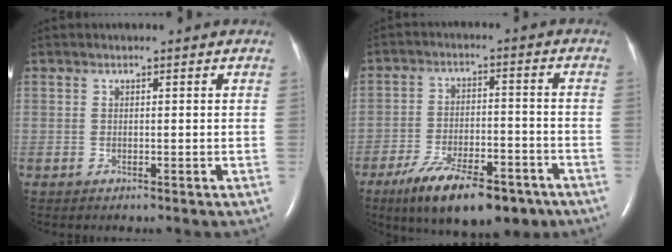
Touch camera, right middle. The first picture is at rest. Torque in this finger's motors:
{"motor_torque": [1.10, -1.04, 0.37, 0.16]}